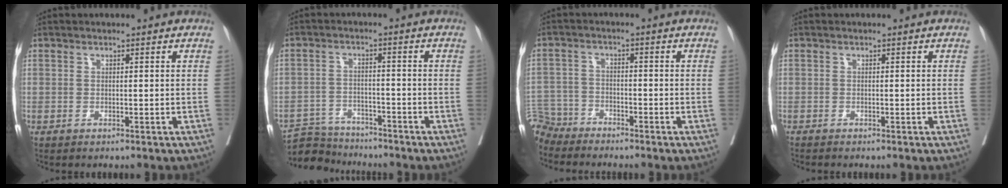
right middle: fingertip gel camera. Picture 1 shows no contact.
{"total": 7.0, "force": [-6.9, 1.3, -0.1], "torque": [0.000, 0.001, -0.121]}
{"total": 6.2, "force": [-5.8, 1.9, -0.9], "torque": [0.018, -0.001, -0.117]}
{"total": 0.8, "force": [-0.7, -0.2, 0.2], "torque": [-0.002, 0.000, -0.016]}